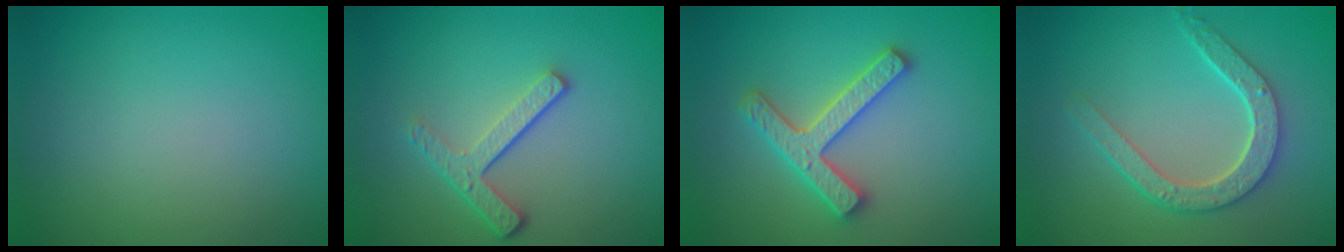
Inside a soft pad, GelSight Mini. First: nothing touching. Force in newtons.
{"total": 3.6, "press": 2.6, "slide": 2.5}
{"total": 4.6, "press": 4.6, "slide": 0.8}
{"total": 4.7, "press": 3.7, "slide": 2.9}